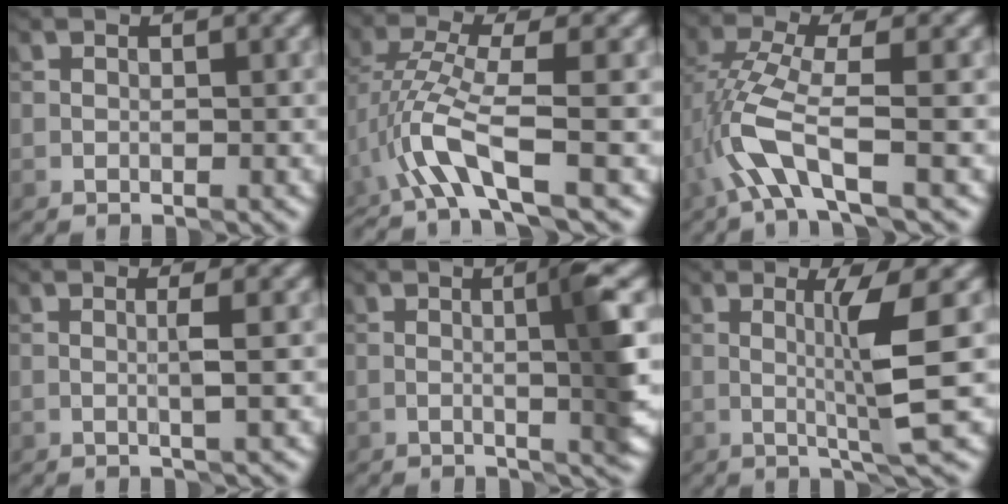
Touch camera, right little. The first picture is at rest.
{"total": 5.9, "force": [-1.5, 1.3, 5.6], "torque": [-0.125, 0.008, -0.038]}
{"total": 4.9, "force": [-1.3, 1.2, 4.6], "torque": [-0.106, 0.006, -0.031]}
{"total": 1.4, "force": [0.2, -0.4, 1.3], "torque": [-0.027, 0.003, 0.005]}
{"total": 4.4, "force": [0.3, 0.2, 4.3], "torque": [-0.065, 0.005, 0.007]}
{"total": 4.6, "force": [0.6, -0.1, 4.6], "torque": [-0.083, -0.003, 0.014]}